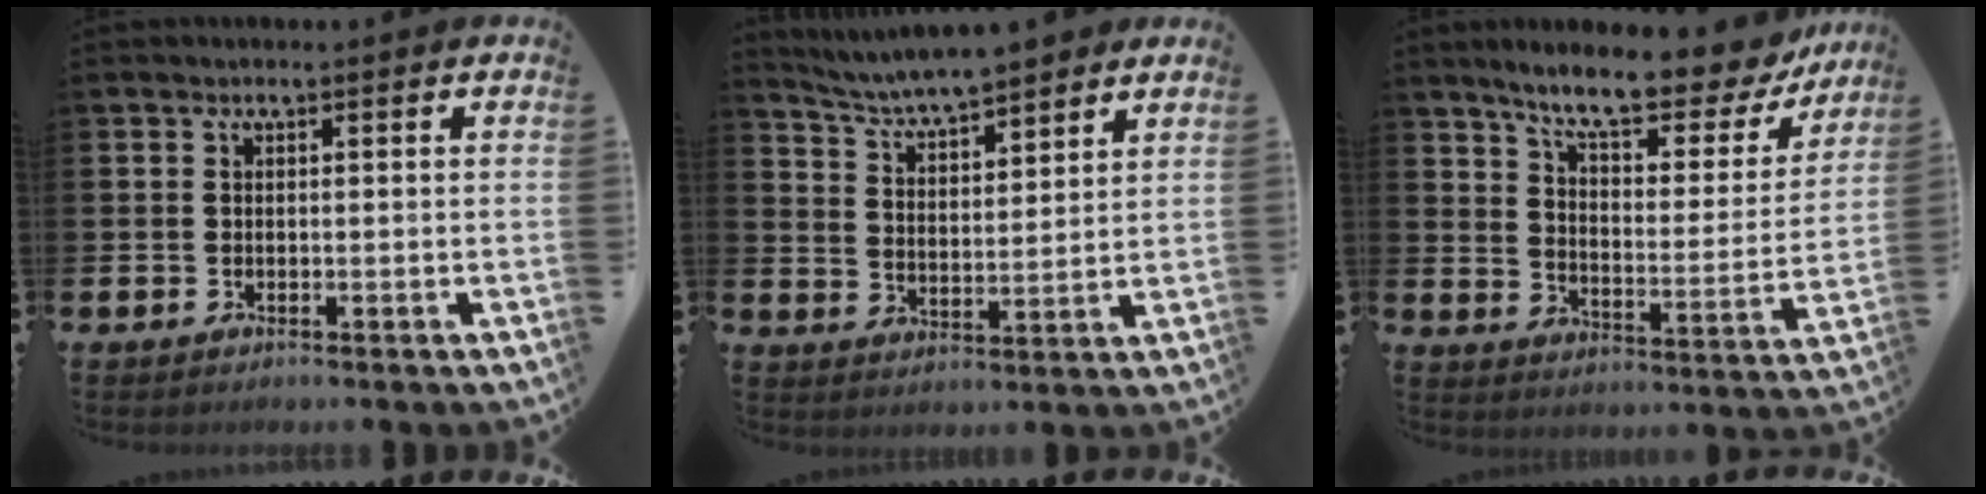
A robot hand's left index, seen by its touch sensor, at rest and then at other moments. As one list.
[{"total": 5.7, "force": [5.6, 0.2, 1.2], "torque": [-0.054, -0.035, 0.099]}, {"total": 9.3, "force": [8.1, 1.8, 4.2], "torque": [-0.107, -0.054, 0.133]}]